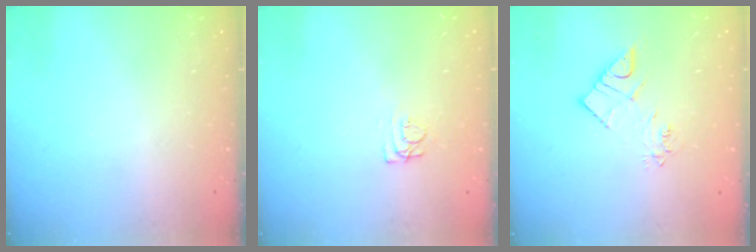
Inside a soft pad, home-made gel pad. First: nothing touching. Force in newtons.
{"total": 6.8, "press": 6.8, "slide": 0.8}
{"total": 8.4, "press": 8.4, "slide": 0.9}